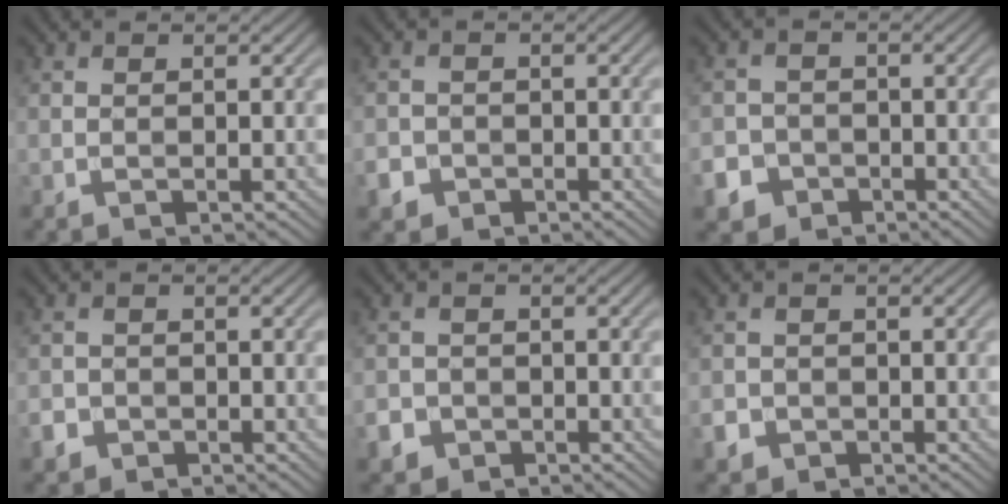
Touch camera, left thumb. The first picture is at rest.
{"total": 2.6, "force": [-1.5, 2.1, 0.7], "torque": [-0.015, -0.006, -0.031]}
{"total": 5.2, "force": [-3.0, 4.1, 1.0], "torque": [-0.009, -0.010, -0.066]}
{"total": 2.2, "force": [-1.3, 1.7, 0.6], "torque": [-0.015, -0.006, -0.029]}
{"total": 2.9, "force": [-1.6, 2.3, 0.7], "torque": [-0.016, -0.005, -0.034]}
{"total": 2.3, "force": [-1.3, 1.8, 0.6], "torque": [-0.015, -0.007, -0.028]}